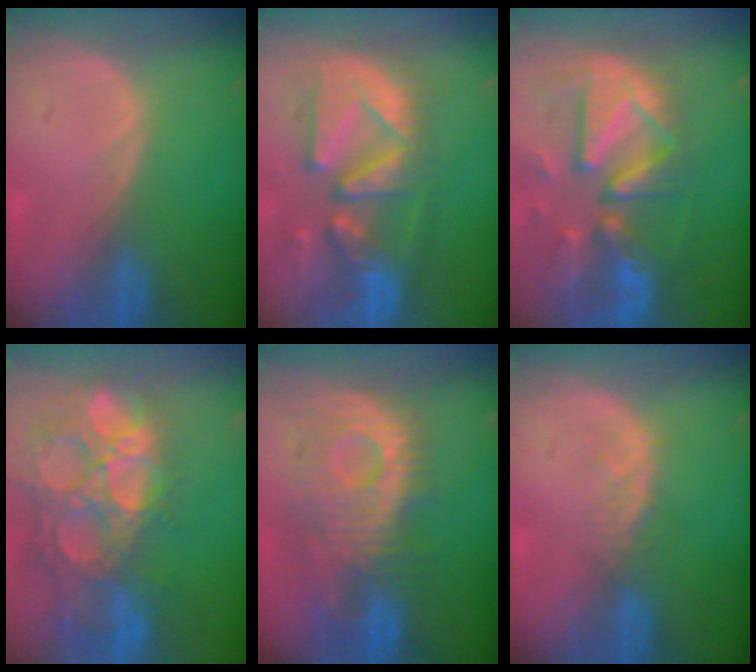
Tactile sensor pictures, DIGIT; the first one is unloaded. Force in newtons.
{"total": 12.9, "press": 11.2, "slide": 6.3}
{"total": 12.7, "press": 11.1, "slide": 6.2}
{"total": 15.1, "press": 12.5, "slide": 8.5}
{"total": 10.6, "press": 9.9, "slide": 3.9}
{"total": 1.9, "press": 1.9, "slide": 0.3}